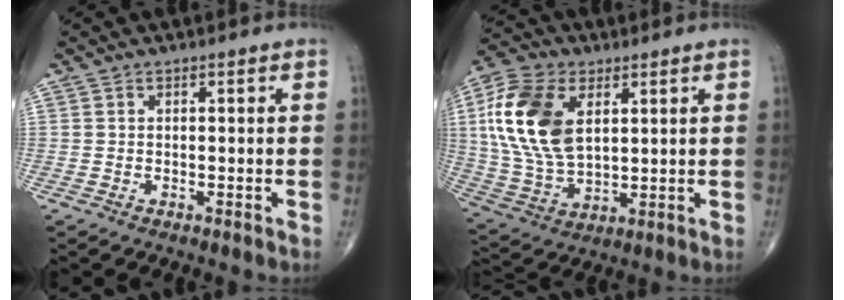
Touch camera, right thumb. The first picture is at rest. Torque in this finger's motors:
{"motor_torque": [-0.99, 1.71, 1.43, 0.65, 0.19]}